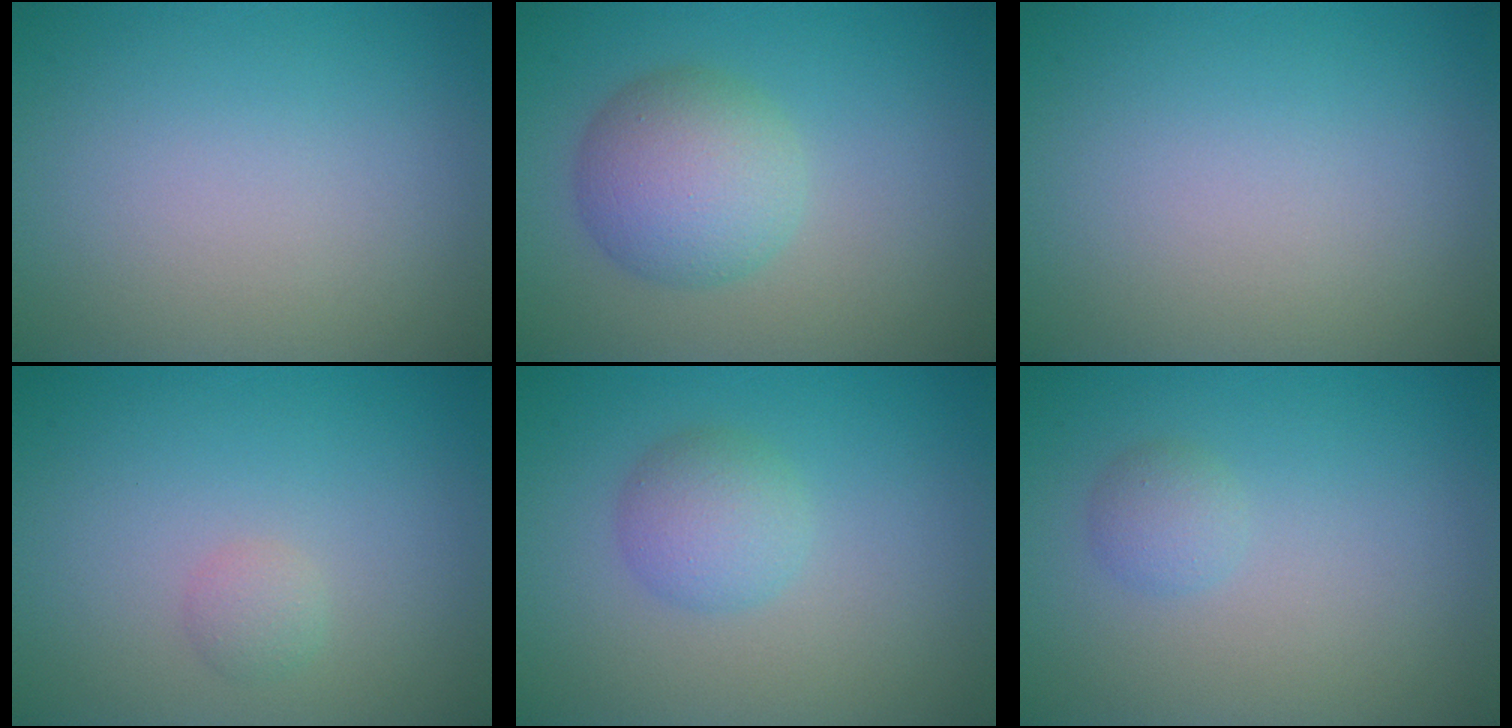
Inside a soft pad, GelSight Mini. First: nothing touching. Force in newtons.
{"total": 5.1, "press": 5.1, "slide": 0.2}
{"total": 0.0}
{"total": 1.0, "press": 1.0, "slide": 0.0}
{"total": 2.7, "press": 2.7, "slide": 0.1}
{"total": 1.3, "press": 1.3, "slide": 0.0}